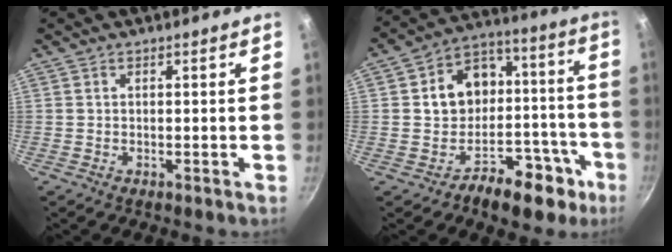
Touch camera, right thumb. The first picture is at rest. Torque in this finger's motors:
{"motor_torque": [0.90, 2.09, 0.67, -0.80, 0.08]}